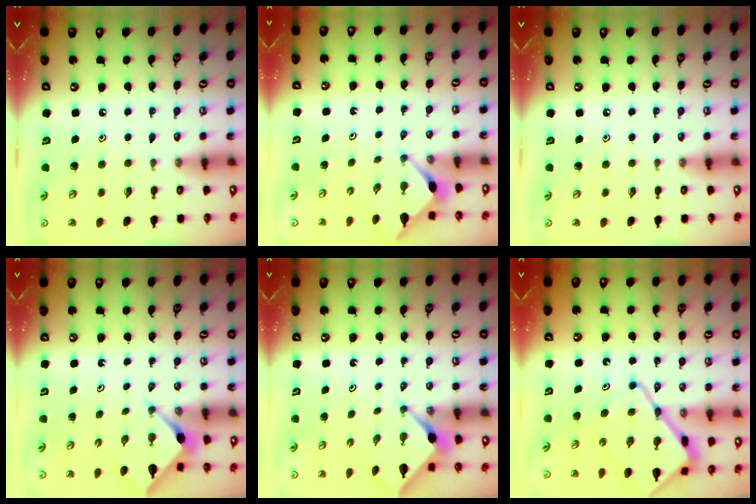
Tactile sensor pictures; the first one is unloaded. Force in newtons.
{"total": 2.9, "press": 2.9, "slide": 0.4}
{"total": 0.0}
{"total": 3.0, "press": 3.0, "slide": 0.3}
{"total": 2.5, "press": 2.4, "slide": 0.3}
{"total": 14.1, "press": 14.0, "slide": 1.6}